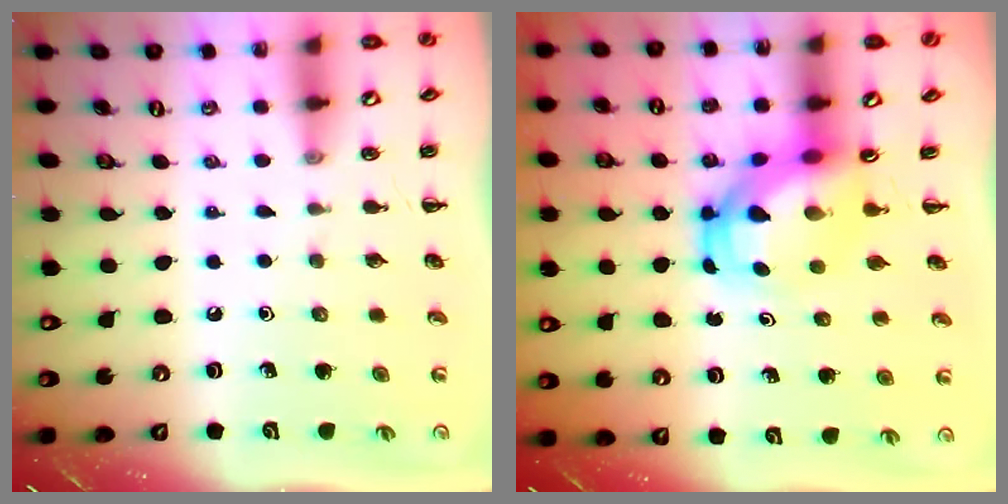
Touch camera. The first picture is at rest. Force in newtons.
{"total": 6.4, "press": 6.0, "slide": 2.2}